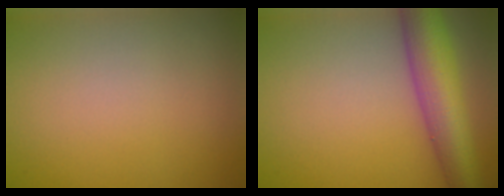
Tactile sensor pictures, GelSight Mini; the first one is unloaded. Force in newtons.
{"total": 8.1, "press": 8.1, "slide": 0.2}